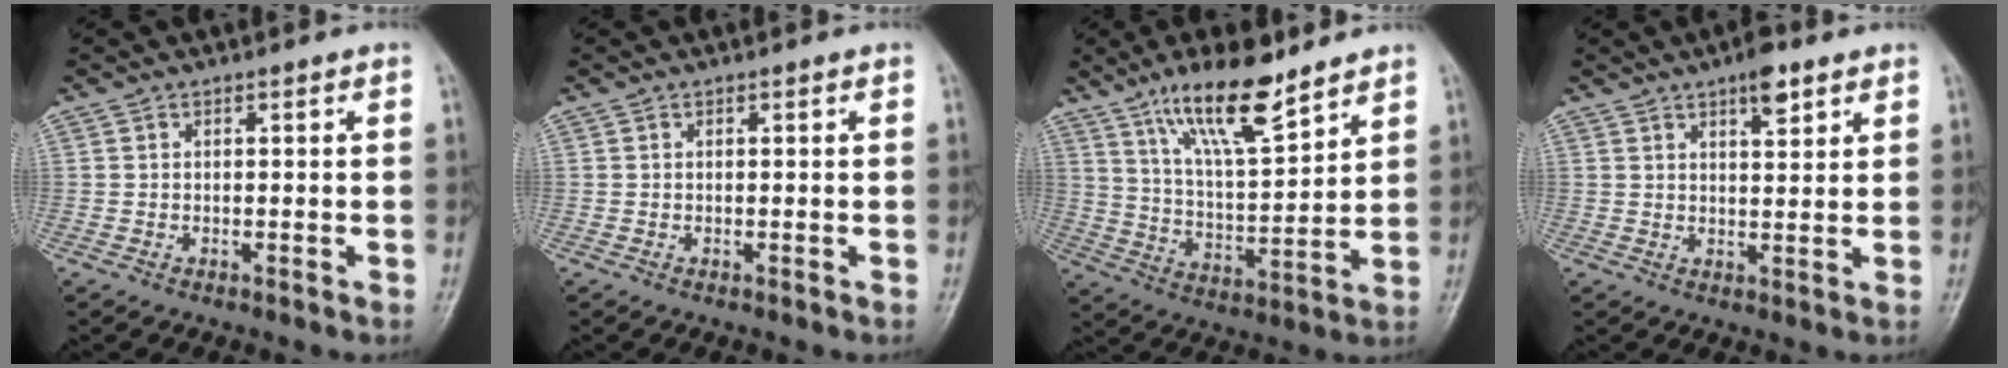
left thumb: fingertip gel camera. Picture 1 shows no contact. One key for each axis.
{"total": 0.0}
{"total": 14.8, "fx": 10.3, "fy": 4.0, "fz": 9.8, "tx": -0.152, "ty": -0.060, "tz": 0.191}
{"total": 5.6, "fx": 3.4, "fy": 2.0, "fz": 3.9, "tx": -0.046, "ty": -0.017, "tz": 0.048}